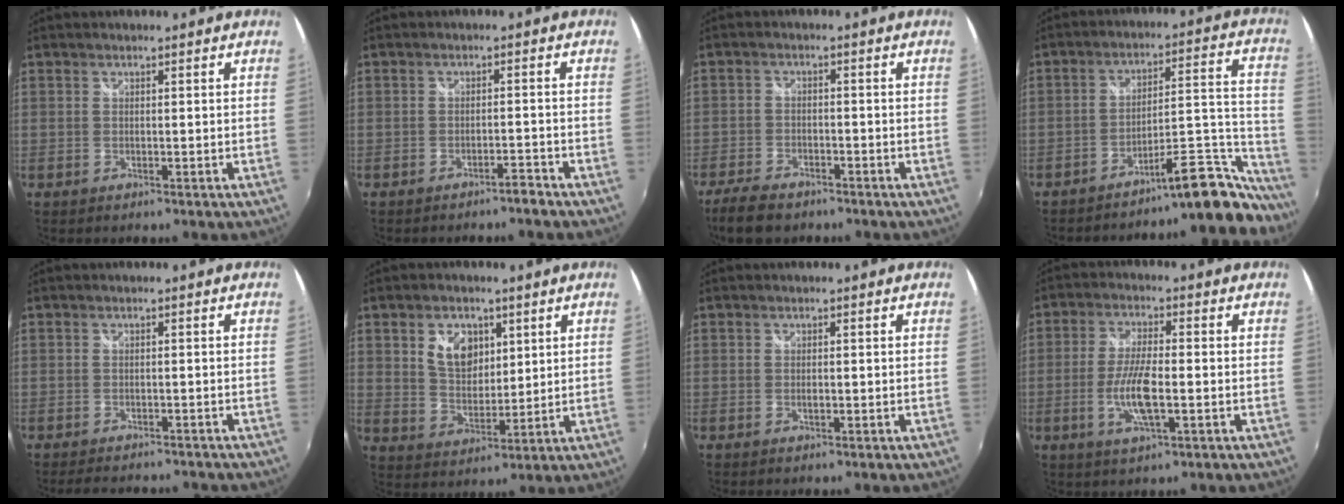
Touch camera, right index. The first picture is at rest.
{"total": 2.2, "force": [-2.1, 0.3, 0.7], "torque": [-0.017, 0.000, -0.029]}
{"total": 8.0, "force": [-6.3, 3.4, 3.5], "torque": [-0.100, -0.012, -0.113]}
{"total": 17.7, "force": [-16.3, 2.9, 6.3], "torque": [-0.059, 0.045, -0.229]}
{"total": 7.2, "force": [-6.4, 1.8, 2.9], "torque": [-0.063, -0.014, -0.092]}
{"total": 8.1, "force": [3.2, 5.5, 5.0], "torque": [-0.087, 0.008, 0.063]}
{"total": 0.9, "force": [-0.2, 0.5, 0.8], "torque": [-0.013, 0.000, -0.004]}
{"total": 8.3, "force": [-2.0, 2.1, 7.8], "torque": [-0.158, -0.006, -0.039]}